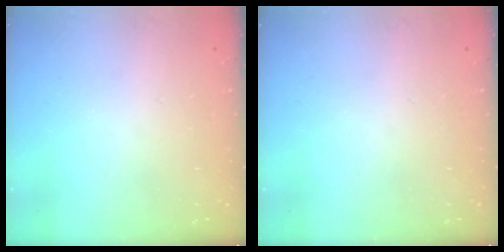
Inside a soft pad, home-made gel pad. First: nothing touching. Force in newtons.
{"total": 0.0}